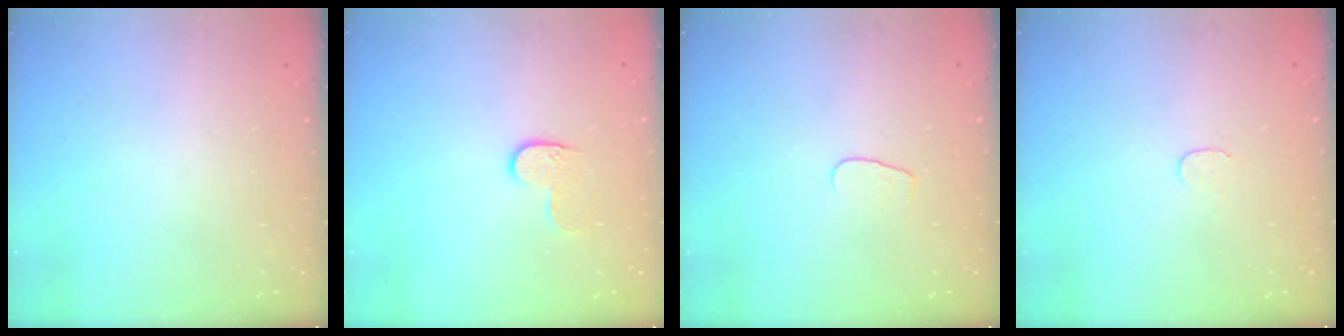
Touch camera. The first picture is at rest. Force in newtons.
{"total": 5.4, "press": 5.4, "slide": 0.3}
{"total": 4.2, "press": 4.2, "slide": 0.4}
{"total": 3.7, "press": 3.7, "slide": 0.4}